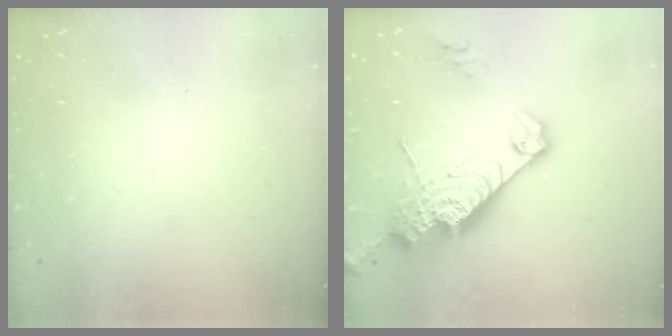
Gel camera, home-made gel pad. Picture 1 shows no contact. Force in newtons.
{"total": 21.1, "press": 21.0, "slide": 2.1}